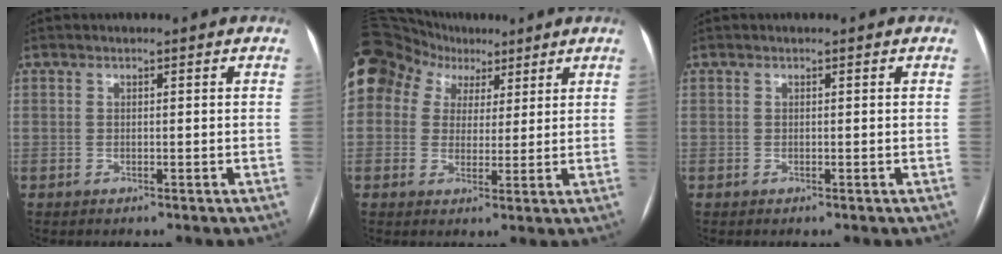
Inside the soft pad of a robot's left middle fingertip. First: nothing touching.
{"total": 22.6, "force": [11.8, 16.7, 9.5], "torque": [-0.304, 0.098, 0.226]}
{"total": 0.0}